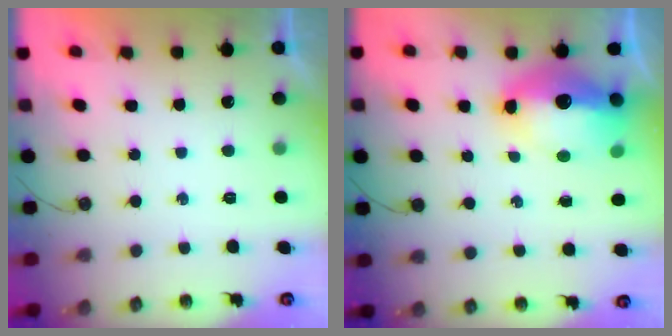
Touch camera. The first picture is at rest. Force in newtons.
{"total": 15.4, "press": 15.3, "slide": 1.7}